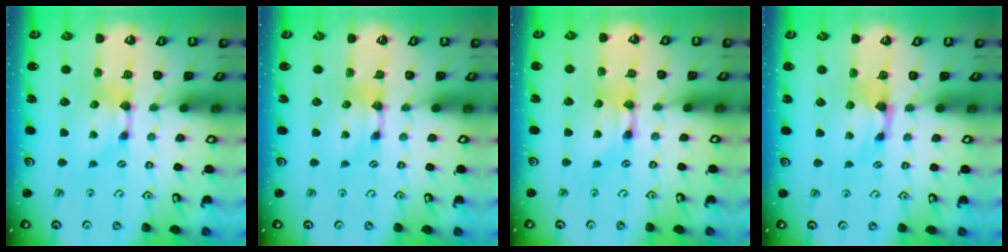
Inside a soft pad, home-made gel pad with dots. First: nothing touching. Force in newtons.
{"total": 0.0}
{"total": 2.0, "press": 2.0, "slide": 0.1}
{"total": 0.6, "press": 0.1, "slide": 0.6}